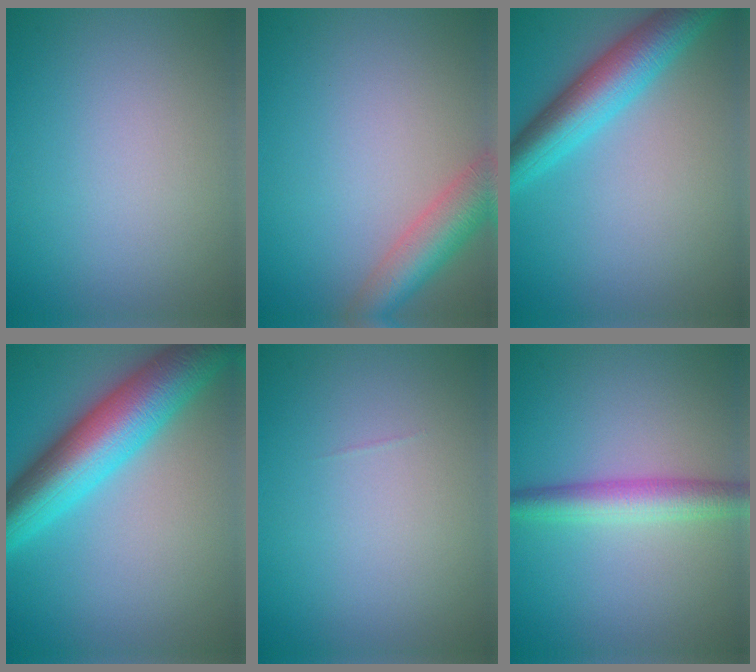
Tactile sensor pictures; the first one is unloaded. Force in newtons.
{"total": 5.0, "press": 5.0, "slide": 0.3}
{"total": 6.5, "press": 6.5, "slide": 0.2}
{"total": 10.1, "press": 10.1, "slide": 0.2}
{"total": 0.0}
{"total": 3.7, "press": 3.7, "slide": 0.0}